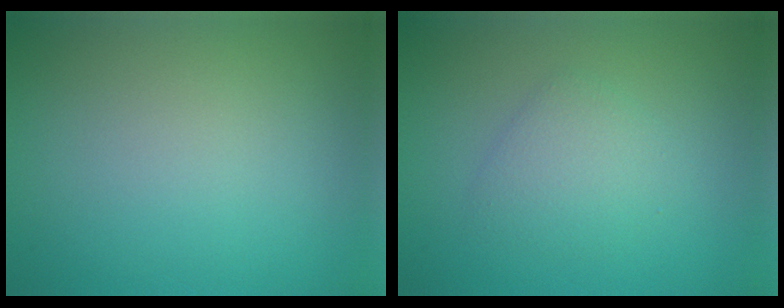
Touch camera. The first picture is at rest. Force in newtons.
{"total": 2.2, "press": 2.2, "slide": 0.1}